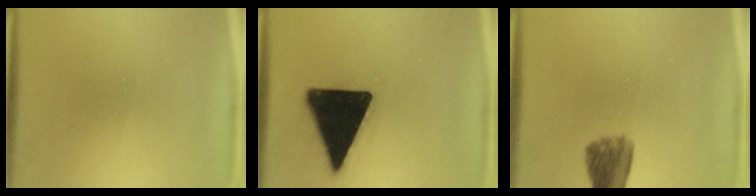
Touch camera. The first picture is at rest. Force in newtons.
{"total": 19.7}
{"total": 7.3}